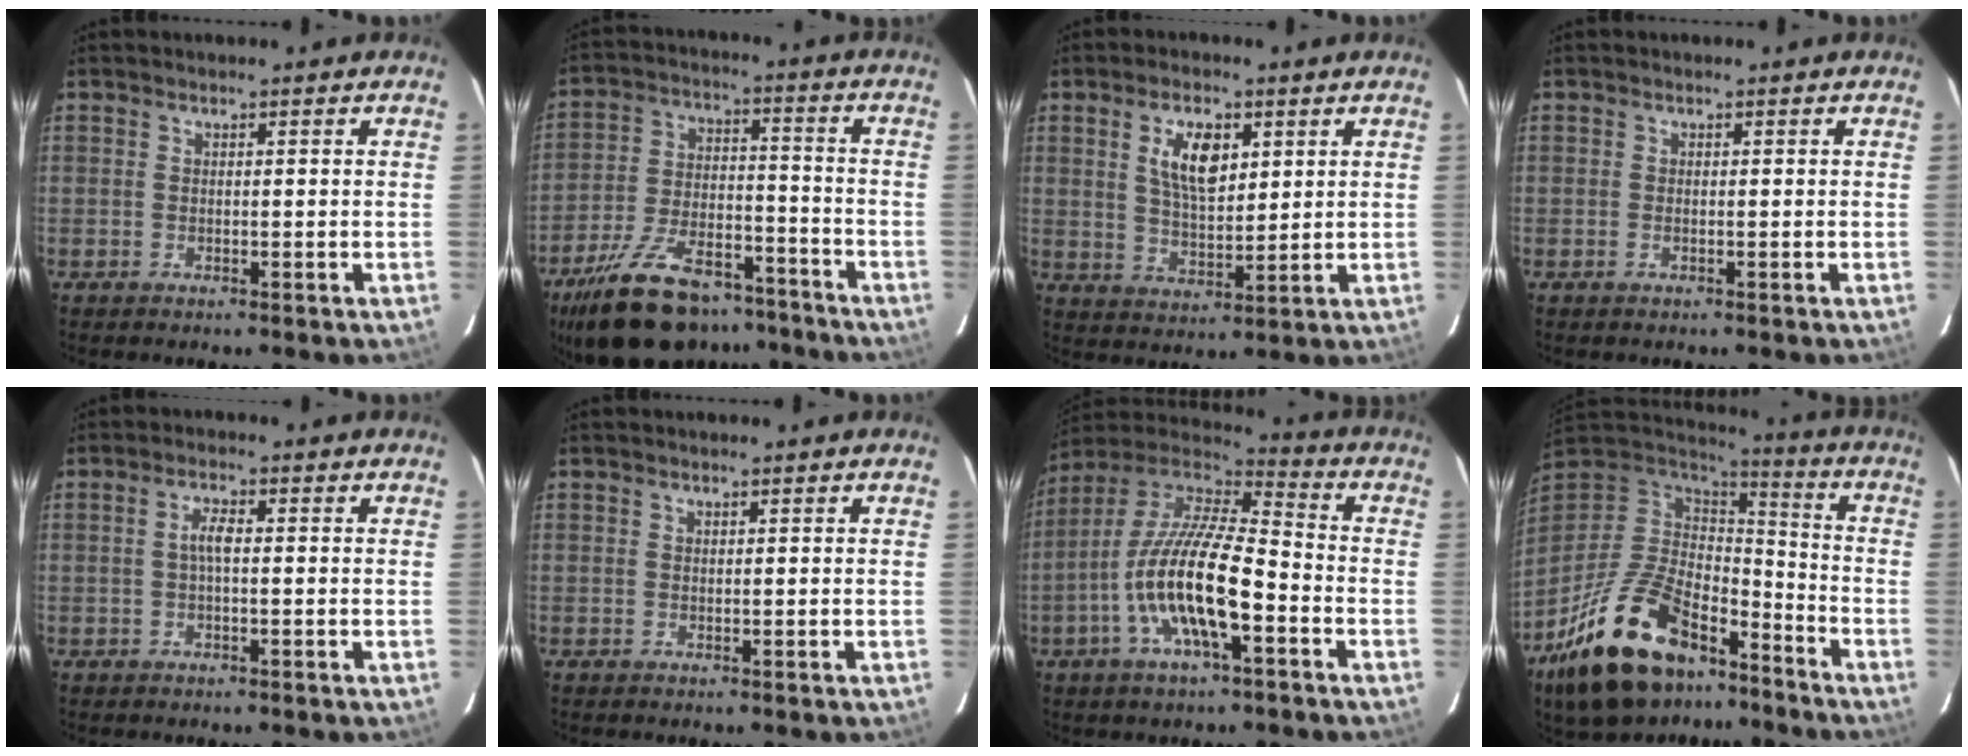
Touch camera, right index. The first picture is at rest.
{"total": 21.6, "force": [-16.4, 9.3, 10.7], "torque": [-0.214, -0.003, -0.247]}
{"total": 8.3, "force": [3.1, 3.9, 6.6], "torque": [-0.118, 0.006, 0.060]}
{"total": 0.6, "force": [-0.2, 0.2, 0.5], "torque": [-0.010, 0.000, -0.005]}
{"total": 2.4, "force": [-0.2, 0.6, 2.3], "torque": [-0.046, 0.007, -0.003]}
{"total": 0.0}
{"total": 17.5, "force": [-6.1, 4.9, 15.6], "torque": [-0.300, -0.013, -0.121]}
{"total": 26.0, "force": [-16.8, 12.5, 15.3], "torque": [-0.306, -0.009, -0.267]}